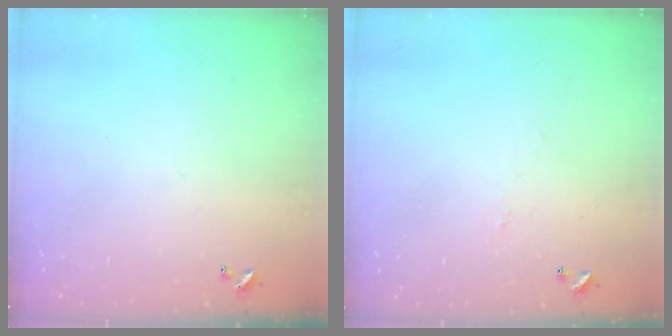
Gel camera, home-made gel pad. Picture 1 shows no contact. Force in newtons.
{"total": 1.6, "press": 1.5, "slide": 0.5}